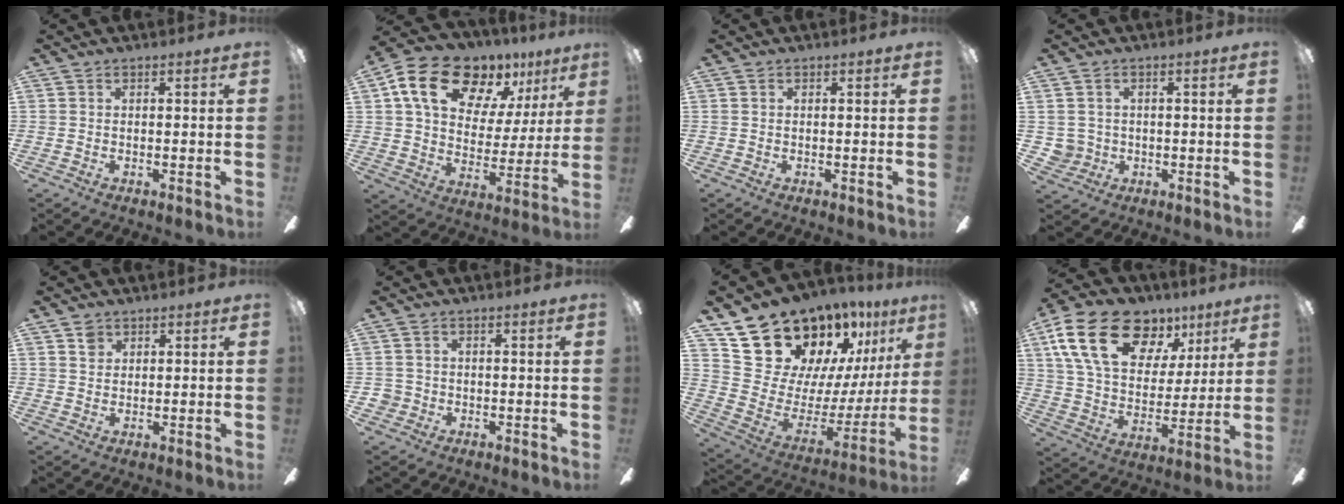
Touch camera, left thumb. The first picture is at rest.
{"total": 19.0, "force": [12.2, 10.7, 9.8], "torque": [-0.169, -0.064, 0.217]}
{"total": 0.0}
{"total": 3.8, "force": [0.3, 3.8, 0.5], "torque": [-0.010, 0.008, 0.008]}
{"total": 2.7, "force": [1.9, 1.9, 0.6], "torque": [0.002, -0.006, 0.033]}
{"total": 2.6, "force": [-0.7, 2.5, 0.5], "torque": [-0.010, 0.005, -0.014]}
{"total": 22.0, "force": [17.9, 10.9, 6.6], "torque": [-0.111, -0.135, 0.349]}
{"total": 22.6, "force": [12.4, 13.2, 13.5], "torque": [-0.236, -0.054, 0.222]}